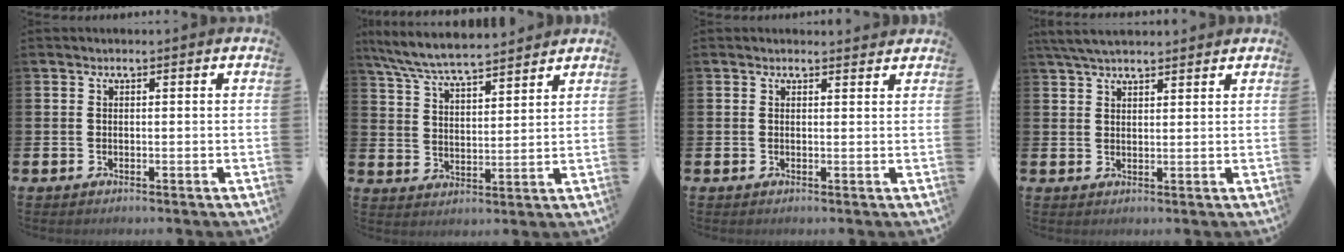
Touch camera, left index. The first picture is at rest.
{"total": 6.9, "force": [6.6, 0.5, 1.9], "torque": [-0.064, -0.035, 0.119]}
{"total": 0.8, "force": [0.8, 0.2, 0.0], "torque": [0.007, -0.002, 0.013]}
{"total": 4.4, "force": [3.9, 1.1, 1.6], "torque": [-0.039, -0.007, 0.073]}